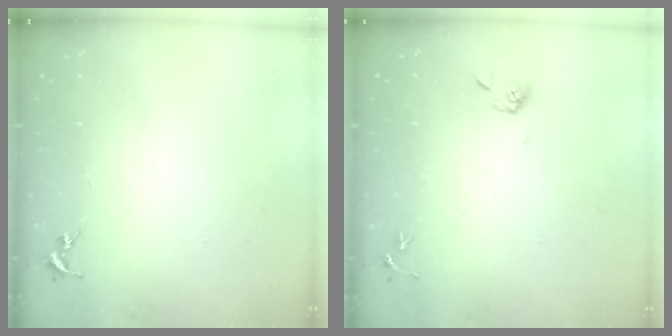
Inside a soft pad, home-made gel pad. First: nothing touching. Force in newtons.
{"total": 5.5, "press": 4.9, "slide": 2.6}